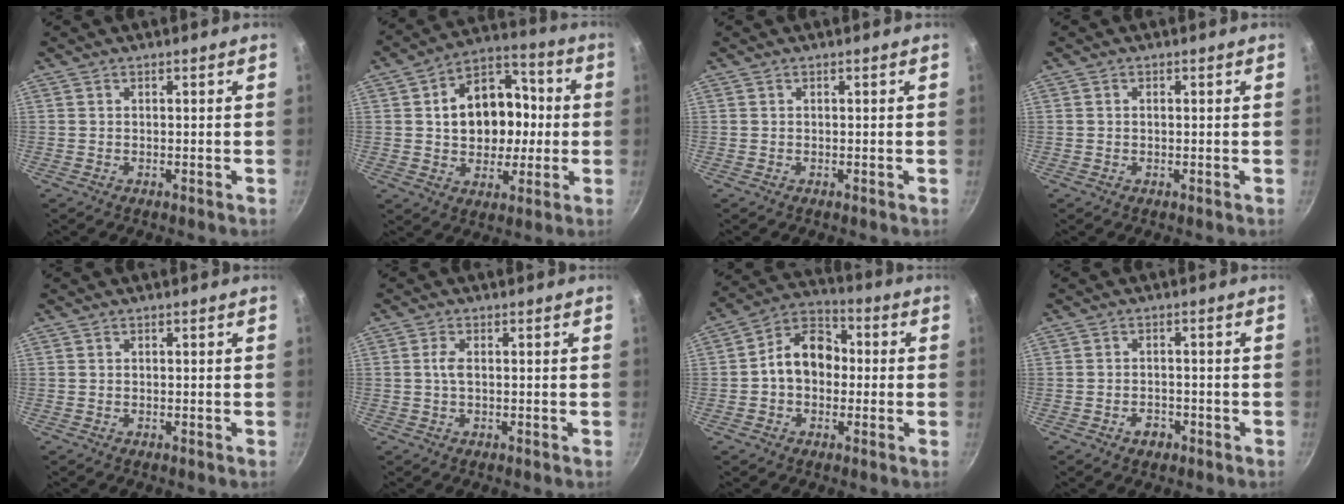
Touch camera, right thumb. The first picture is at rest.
{"total": 16.6, "force": [1.0, 12.6, 10.8], "torque": [-0.127, 0.032, 0.013]}
{"total": 0.0}
{"total": 0.6, "force": [0.1, 0.4, 0.4], "torque": [-0.006, 0.003, 0.001]}
{"total": 0.0}
{"total": 2.1, "force": [0.1, 0.8, 1.9], "torque": [-0.046, 0.004, 0.000]}
{"total": 11.1, "force": [-0.3, 8.4, 7.2], "torque": [-0.073, 0.034, -0.024]}
{"total": 3.0, "force": [-1.6, 2.1, 1.4], "torque": [-0.011, 0.016, -0.022]}